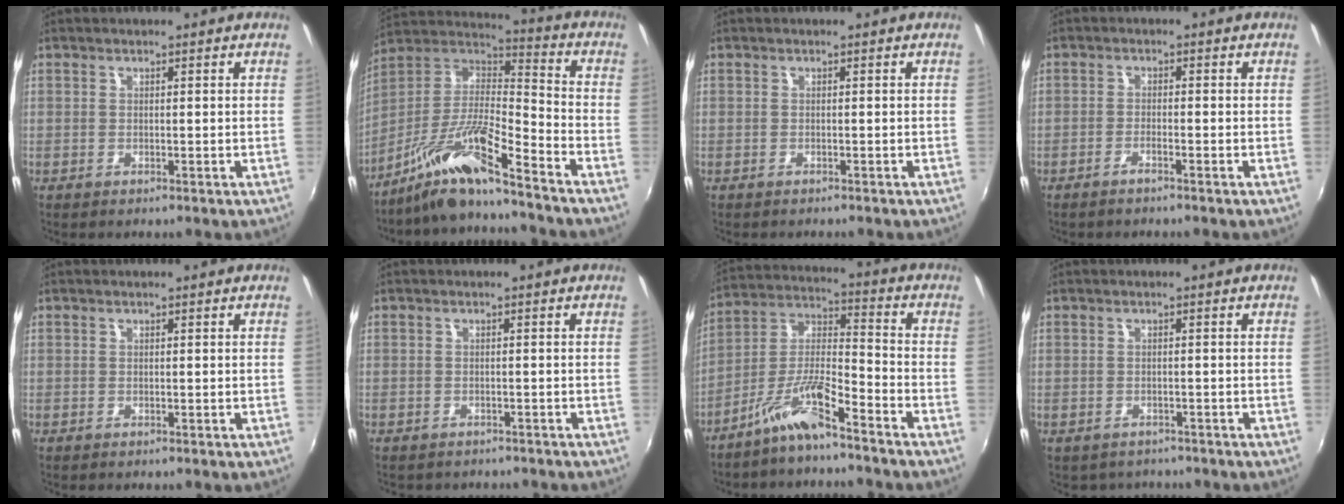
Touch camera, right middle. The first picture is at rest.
{"total": 12.8, "force": [-9.8, 0.3, 8.2], "torque": [-0.154, 0.010, -0.198]}
{"total": 0.6, "force": [-0.5, 0.2, 0.1], "torque": [-0.002, -0.003, -0.009]}
{"total": 1.6, "force": [-1.3, -0.1, 0.8], "torque": [-0.027, 0.002, -0.030]}
{"total": 0.0}
{"total": 3.2, "force": [-2.8, 1.4, 0.9], "torque": [-0.021, -0.014, -0.034]}
{"total": 8.7, "force": [-6.6, 0.7, 5.7], "torque": [-0.126, 0.018, -0.129]}
{"total": 2.9, "force": [-2.3, 1.8, 0.3], "torque": [-0.015, -0.010, -0.030]}